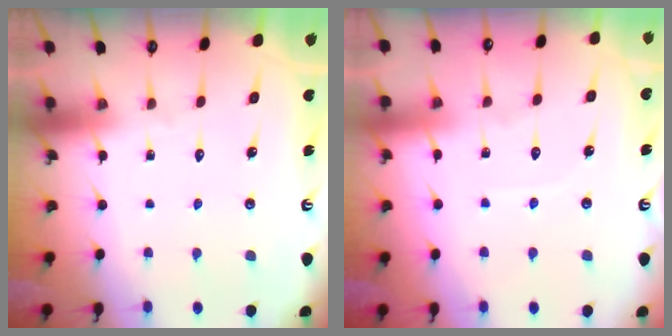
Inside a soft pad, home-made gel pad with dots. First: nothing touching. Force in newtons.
{"total": 2.3, "press": 2.3, "slide": 0.3}